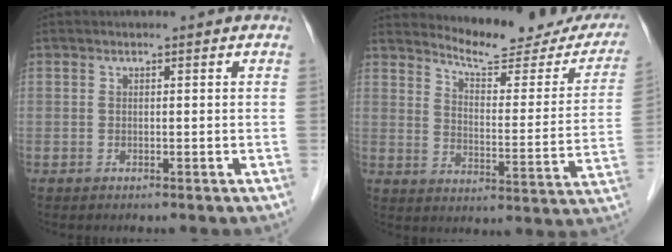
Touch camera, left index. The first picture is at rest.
{"total": 18.0, "force": [16.9, 3.4, 5.1], "torque": [-0.058, -0.062, 0.200]}